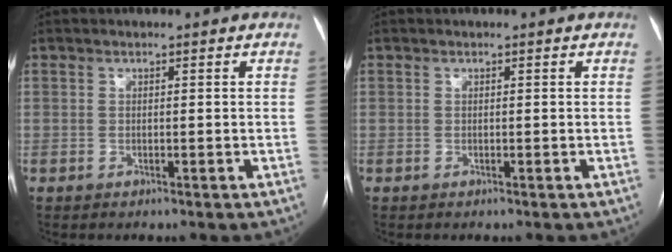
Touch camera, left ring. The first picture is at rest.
{"total": 0.0}